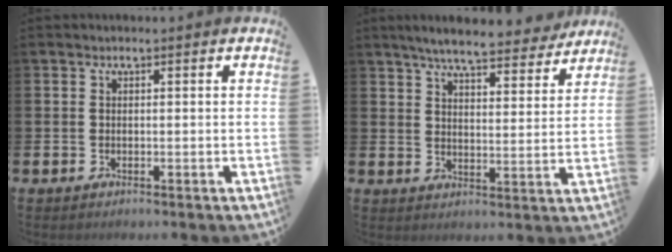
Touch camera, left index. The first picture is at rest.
{"total": 7.0, "force": [6.5, 1.0, 2.3], "torque": [-0.046, -0.041, 0.110]}